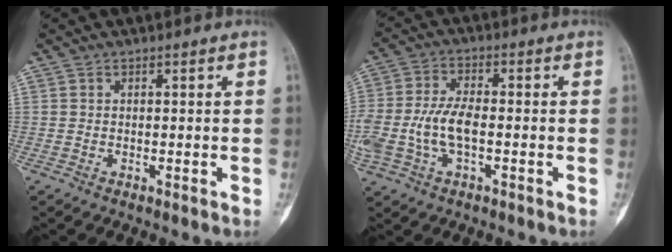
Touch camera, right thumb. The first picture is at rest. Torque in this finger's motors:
{"motor_torque": [0.27, 0.13, 0.91, -0.42, 0.12]}